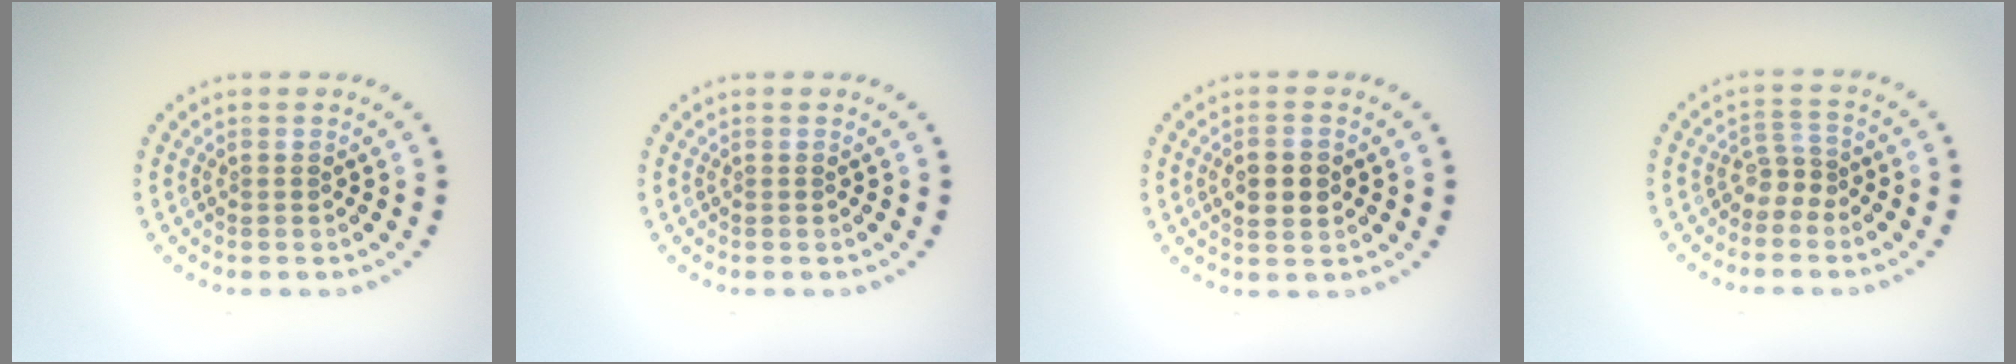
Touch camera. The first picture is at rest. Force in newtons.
{"total": 0.0}
{"total": 2.4, "press": 2.4, "slide": 0.2}
{"total": 2.0, "press": 1.3, "slide": 1.5}